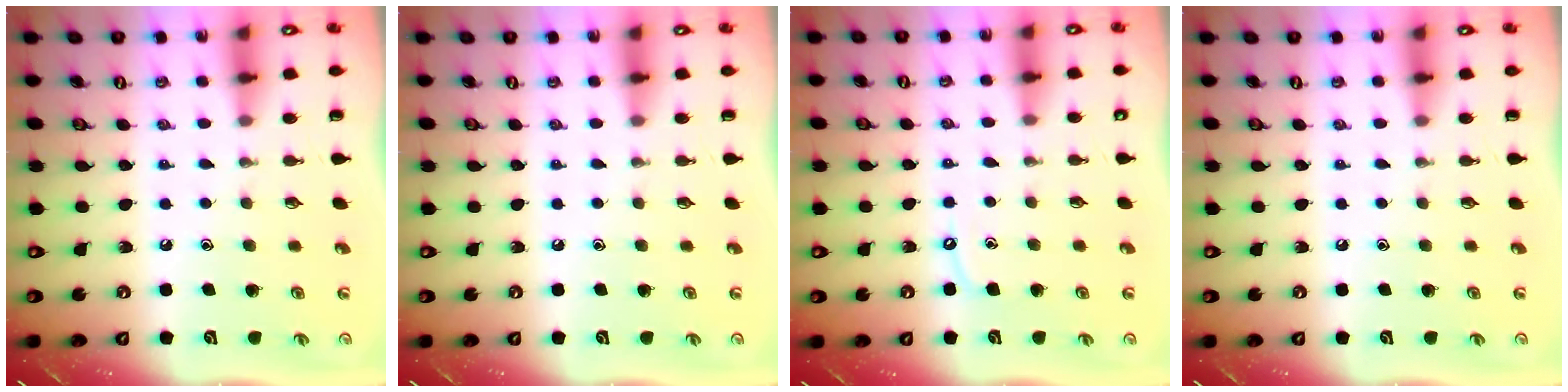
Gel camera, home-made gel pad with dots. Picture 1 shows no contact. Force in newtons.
{"total": 0.0}
{"total": 4.1, "press": 4.0, "slide": 0.6}
{"total": 0.0}